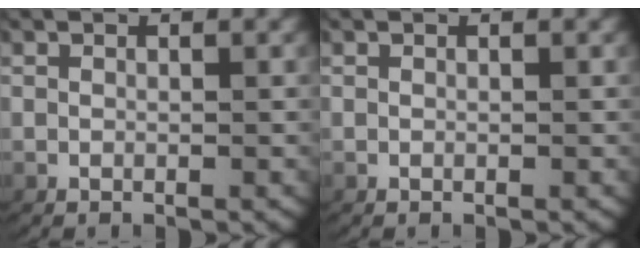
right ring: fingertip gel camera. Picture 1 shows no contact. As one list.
[{"total": 0.0}]